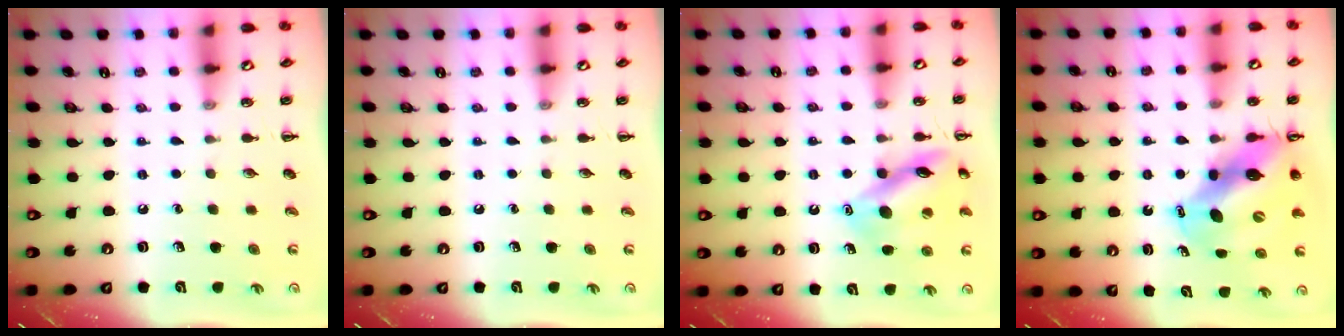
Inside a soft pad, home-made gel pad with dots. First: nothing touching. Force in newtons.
{"total": 0.0}
{"total": 15.0, "press": 15.0, "slide": 1.4}
{"total": 10.9, "press": 10.7, "slide": 2.5}